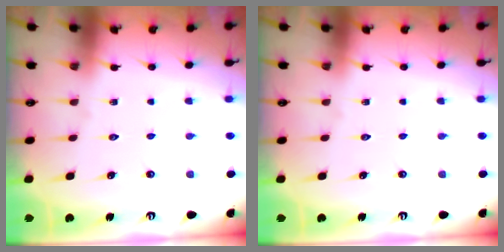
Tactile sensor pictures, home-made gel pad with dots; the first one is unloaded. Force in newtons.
{"total": 0.0}